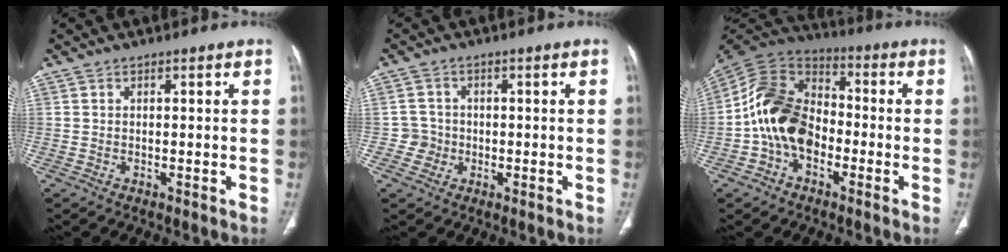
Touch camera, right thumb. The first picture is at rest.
{"total": 3.2, "force": [-0.7, 3.2, 0.0], "torque": [0.020, 0.011, -0.017]}
{"total": 16.0, "force": [-3.7, 11.5, 10.5], "torque": [-0.182, 0.051, -0.081]}